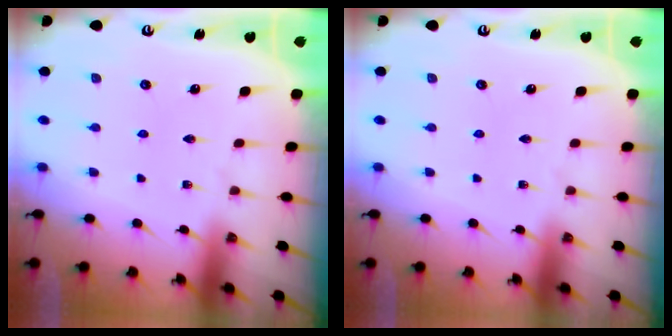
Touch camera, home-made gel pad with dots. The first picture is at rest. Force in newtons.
{"total": 0.0}